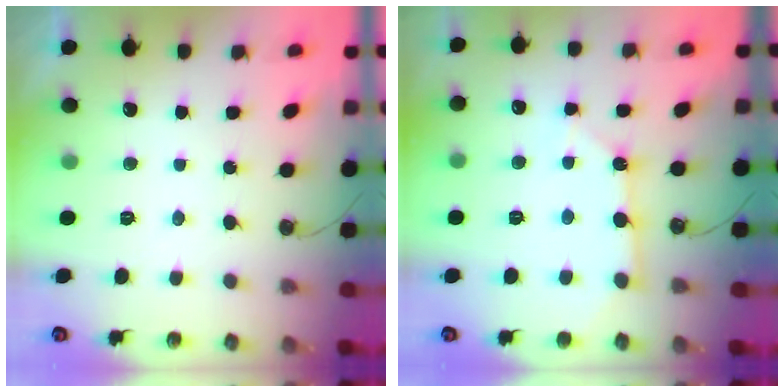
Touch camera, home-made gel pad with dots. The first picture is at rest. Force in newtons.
{"total": 6.0, "press": 6.0, "slide": 0.4}